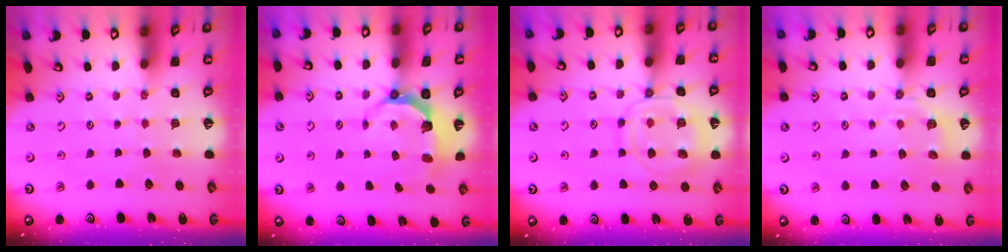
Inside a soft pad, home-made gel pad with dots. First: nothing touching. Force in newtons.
{"total": 5.0, "press": 3.4, "slide": 3.6}
{"total": 12.4, "press": 12.3, "slide": 1.2}
{"total": 4.8, "press": 4.3, "slide": 2.2}